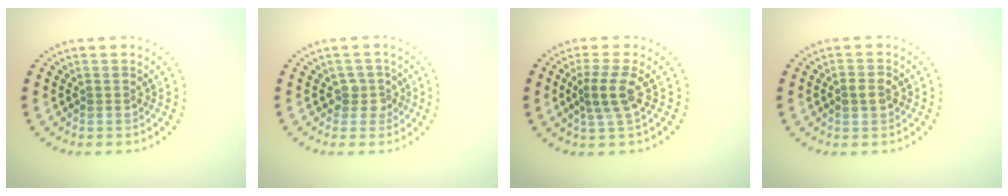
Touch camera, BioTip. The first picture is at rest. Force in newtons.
{"total": 1.9, "press": 1.4, "slide": 1.2}
{"total": 2.7, "press": 2.1, "slide": 1.7}
{"total": 1.7, "press": 1.7, "slide": 0.2}